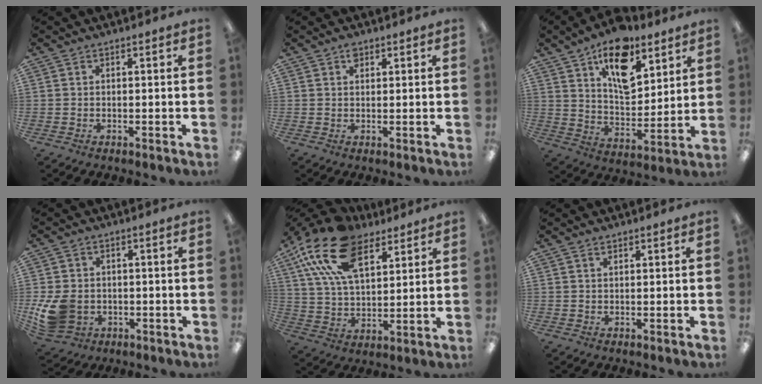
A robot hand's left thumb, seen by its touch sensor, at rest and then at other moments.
{"total": 1.7, "force": [1.1, 1.0, 0.8], "torque": [-0.010, -0.003, 0.019]}
{"total": 16.2, "force": [10.2, 8.1, 9.6], "torque": [-0.139, -0.047, 0.174]}
{"total": 10.3, "force": [-2.3, 8.2, 5.8], "torque": [-0.117, 0.007, -0.036]}
{"total": 19.0, "force": [10.8, 10.0, 12.0], "torque": [-0.248, -0.030, 0.195]}
{"total": 0.6, "force": [0.4, 0.2, 0.4], "torque": [-0.008, 0.001, 0.008]}